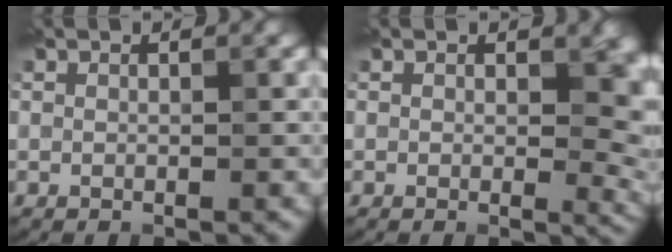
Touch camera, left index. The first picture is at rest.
{"total": 5.3, "force": [0.9, 3.0, 4.3], "torque": [-0.039, -0.003, 0.011]}